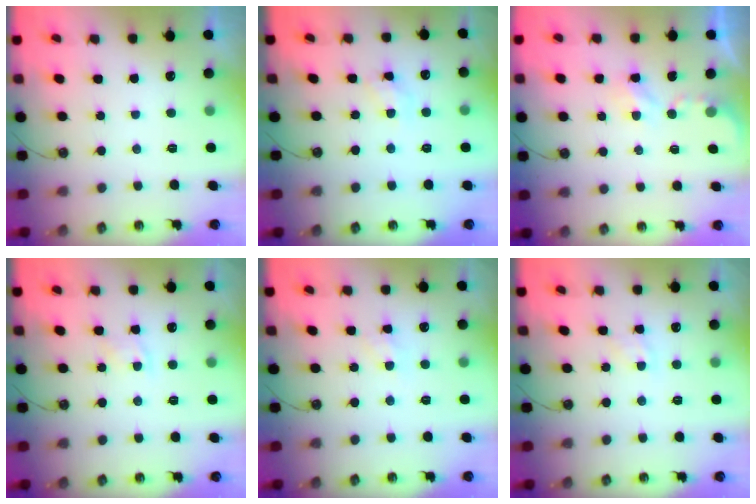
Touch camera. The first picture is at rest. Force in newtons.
{"total": 5.1, "press": 5.0, "slide": 0.4}
{"total": 2.7, "press": 2.7, "slide": 0.5}
{"total": 4.5, "press": 4.5, "slide": 0.5}
{"total": 5.0, "press": 5.0, "slide": 0.5}
{"total": 5.6, "press": 5.6, "slide": 0.7}